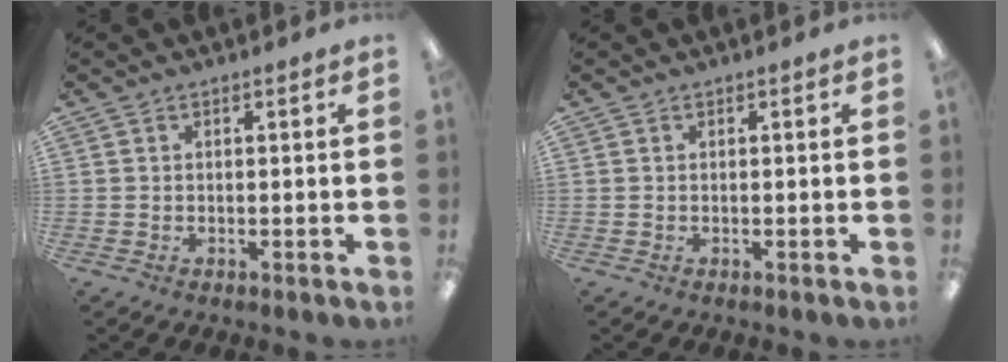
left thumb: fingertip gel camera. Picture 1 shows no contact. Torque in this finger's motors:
{"motor_torque": [-0.01, -0.01, 0.04, -0.02, 0.00]}